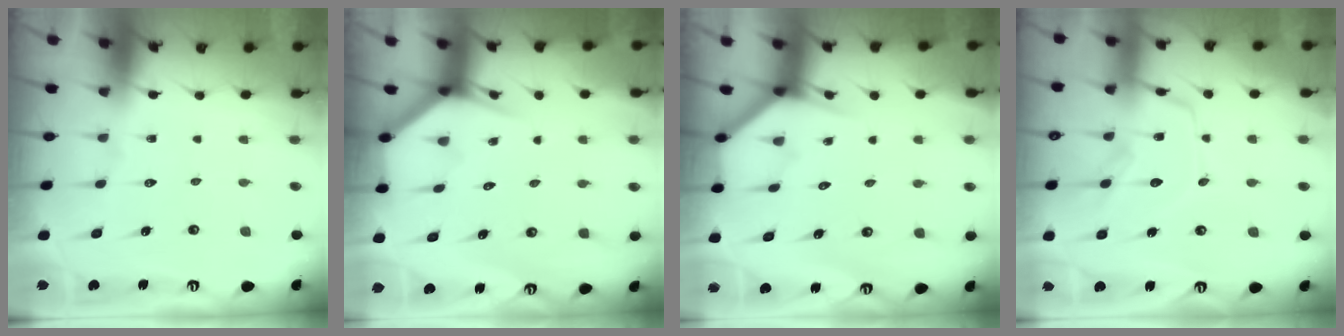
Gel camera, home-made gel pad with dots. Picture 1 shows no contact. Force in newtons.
{"total": 3.4, "press": 3.4, "slide": 0.2}
{"total": 3.7, "press": 3.7, "slide": 0.4}
{"total": 14.1, "press": 14.1, "slide": 1.2}